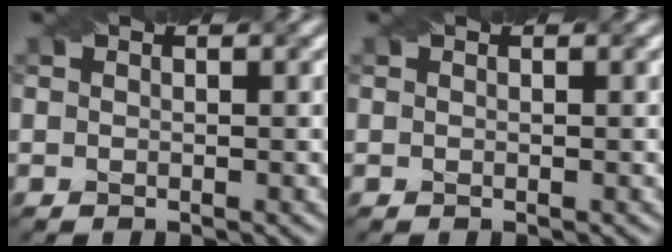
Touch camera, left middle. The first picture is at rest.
{"total": 0.0}